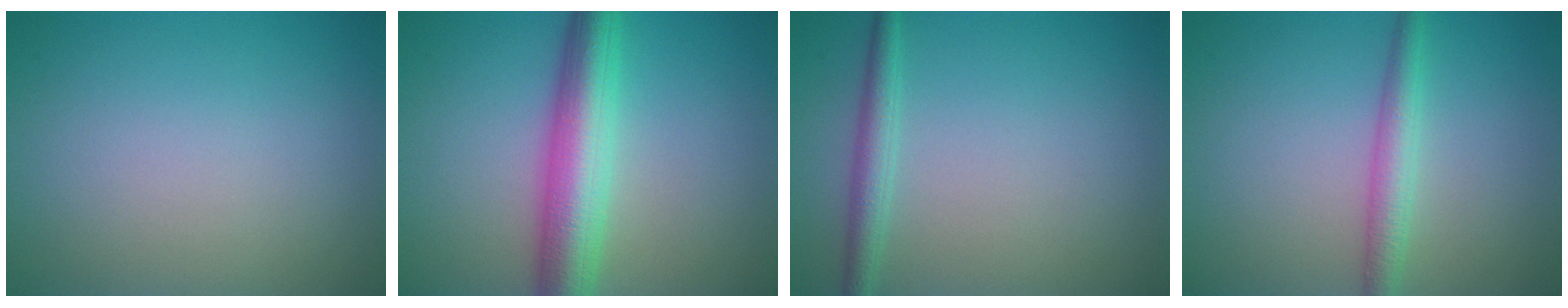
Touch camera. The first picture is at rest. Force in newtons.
{"total": 7.0, "press": 7.0, "slide": 0.2}
{"total": 2.2, "press": 2.2, "slide": 0.1}
{"total": 2.8, "press": 2.8, "slide": 0.1}